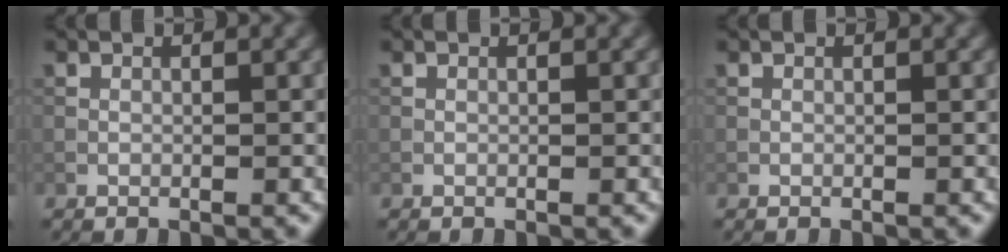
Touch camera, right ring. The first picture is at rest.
{"total": 0.0}
{"total": 0.0}